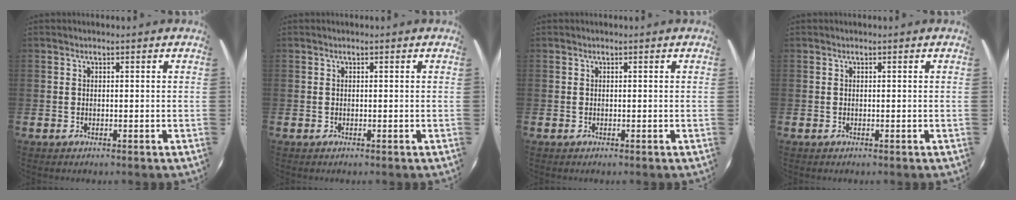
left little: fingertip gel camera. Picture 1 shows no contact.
{"total": 0.0}
{"total": 0.0}
{"total": 0.0}